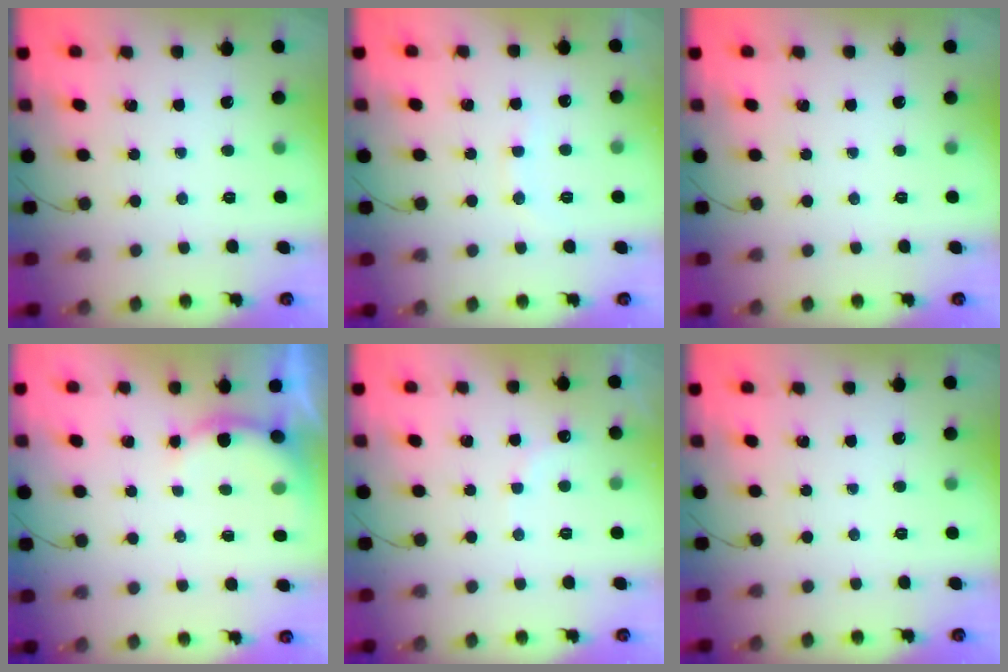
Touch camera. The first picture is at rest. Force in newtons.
{"total": 6.8, "press": 6.8, "slide": 0.5}
{"total": 0.0}
{"total": 5.2, "press": 5.2, "slide": 0.5}
{"total": 6.6, "press": 6.5, "slide": 1.2}
{"total": 0.0}